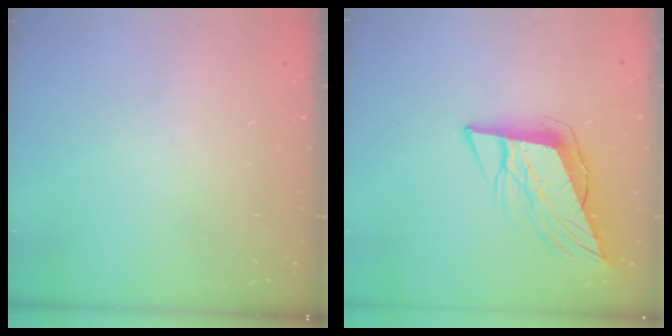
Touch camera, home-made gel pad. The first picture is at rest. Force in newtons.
{"total": 11.1, "press": 10.3, "slide": 4.0}